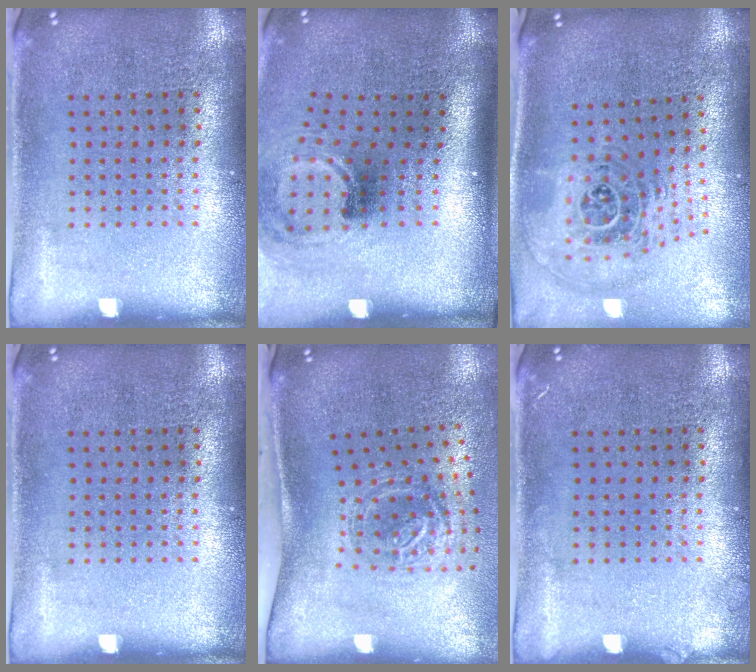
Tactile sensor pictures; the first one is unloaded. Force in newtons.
{"total": 1.8, "press": 1.2, "slide": 1.3}
{"total": 1.7, "press": 1.4, "slide": 1.0}
{"total": 0.0}
{"total": 1.8, "press": 1.2, "slide": 1.3}
{"total": 0.6, "press": 0.5, "slide": 0.1}